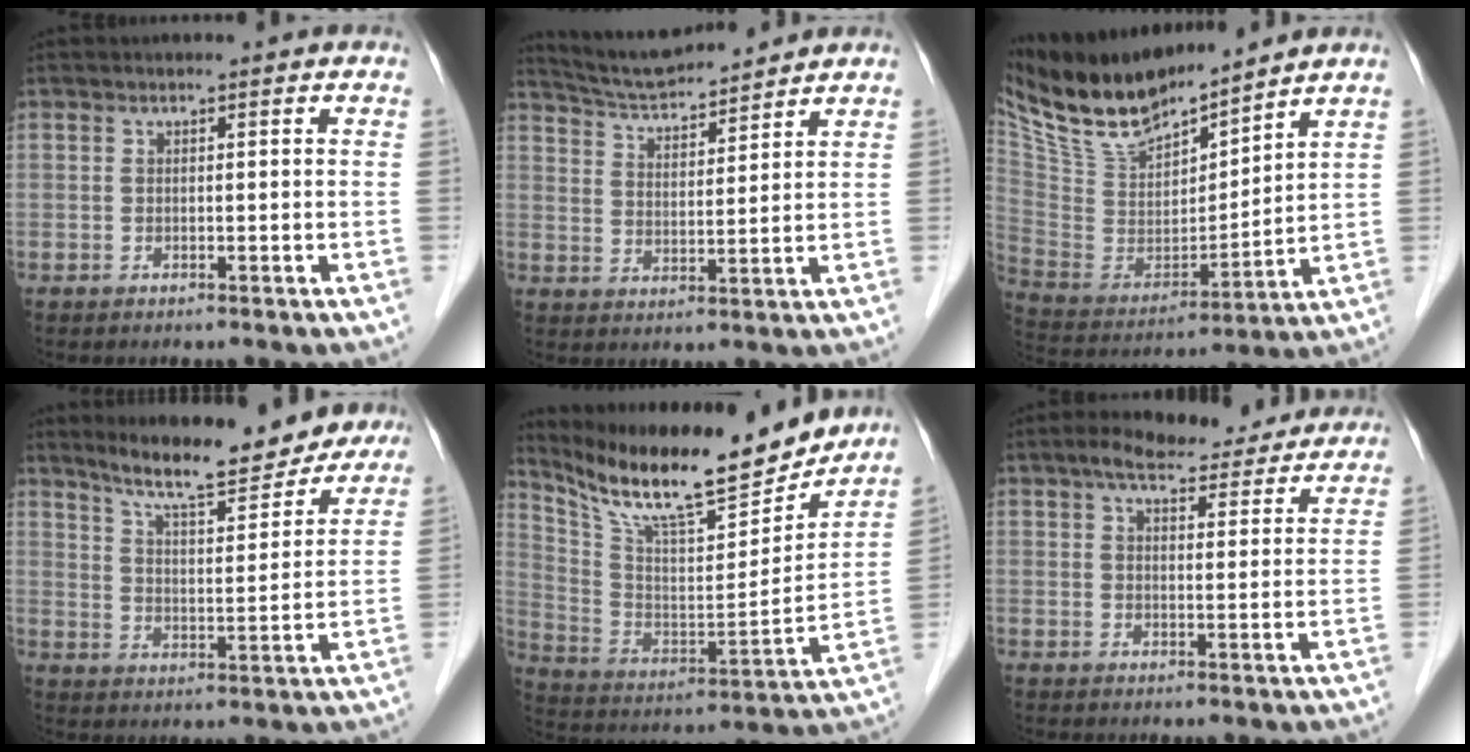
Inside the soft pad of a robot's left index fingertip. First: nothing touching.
{"total": 9.5, "force": [9.1, 0.7, 2.5], "torque": [-0.054, 0.021, 0.165]}
{"total": 16.6, "force": [14.9, 3.1, 6.8], "torque": [-0.142, 0.001, 0.291]}
{"total": 14.0, "force": [12.4, 3.0, 5.8], "torque": [-0.080, -0.003, 0.177]}
{"total": 21.7, "force": [18.5, 3.4, 10.7], "torque": [-0.196, -0.014, 0.303]}
{"total": 12.4, "force": [10.8, 3.1, 5.1], "torque": [-0.064, 0.025, 0.137]}